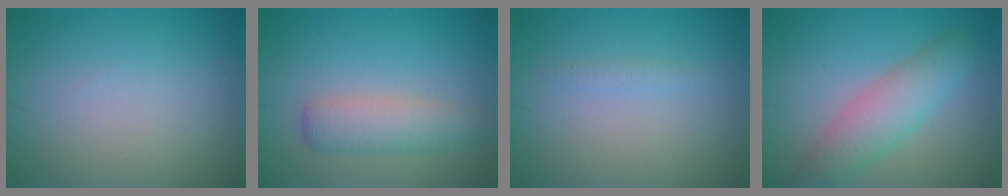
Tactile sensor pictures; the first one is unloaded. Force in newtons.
{"total": 3.4, "press": 3.4, "slide": 0.1}
{"total": 0.7, "press": 0.7, "slide": 0.1}
{"total": 4.6, "press": 4.6, "slide": 0.3}